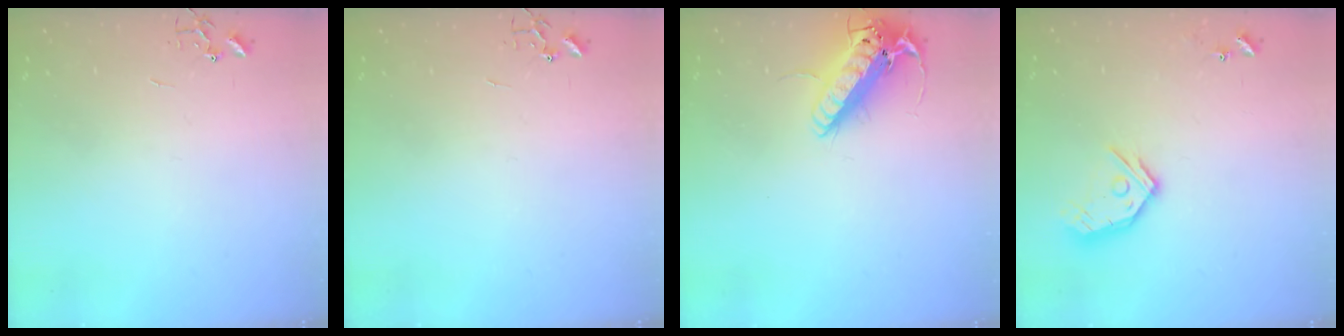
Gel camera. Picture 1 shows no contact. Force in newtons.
{"total": 0.0}
{"total": 16.7, "press": 16.4, "slide": 3.1}
{"total": 13.2, "press": 13.1, "slide": 1.6}